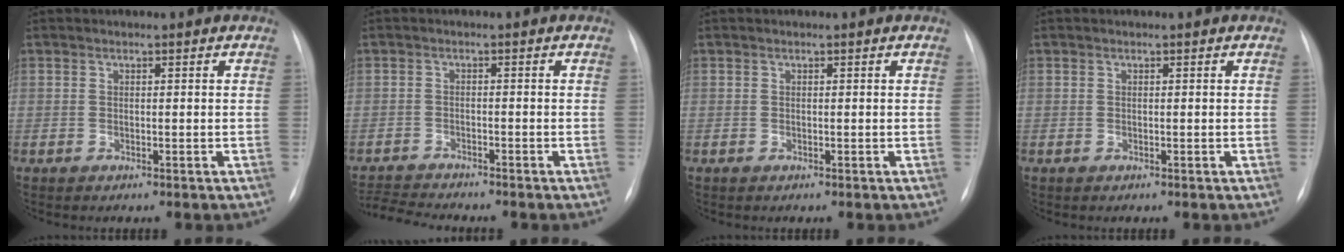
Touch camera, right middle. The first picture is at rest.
{"total": 5.3, "force": [-5.2, -0.4, 0.9], "torque": [-0.013, -0.013, -0.086]}
{"total": 0.0}
{"total": 0.0}